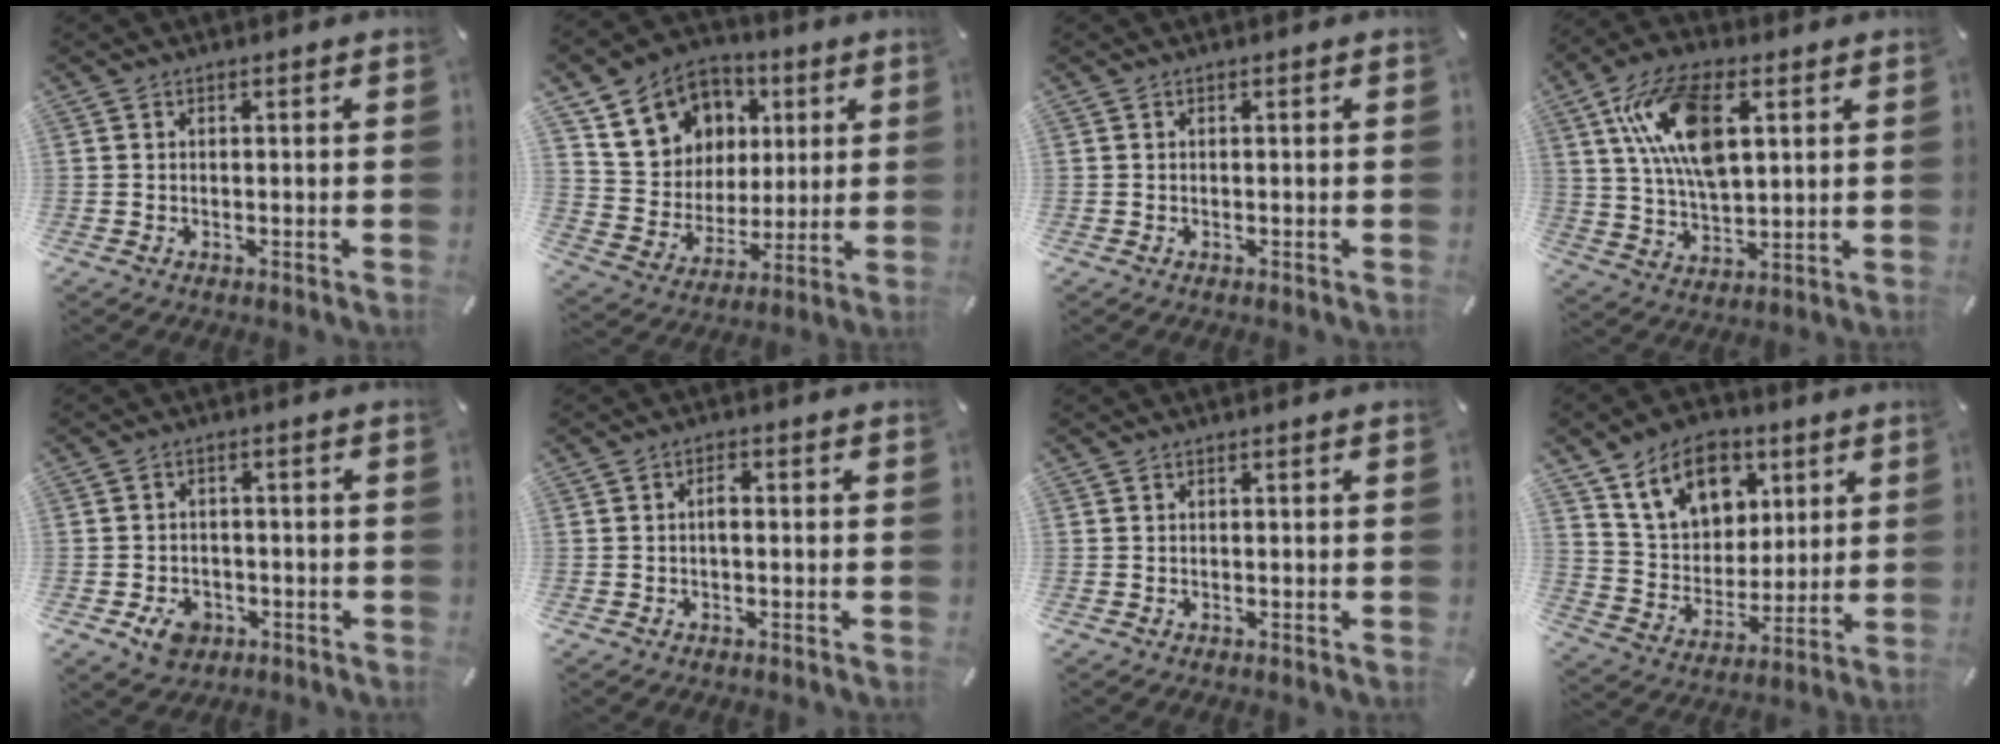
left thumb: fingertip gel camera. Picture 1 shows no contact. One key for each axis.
{"total": 14.7, "fx": 5.2, "fy": 13.1, "fz": 4.1, "tx": -0.075, "ty": -0.017, "tz": 0.108}
{"total": 0.0}
{"total": 15.6, "fx": 5.8, "fy": 8.3, "fz": 11.8, "tx": -0.256, "ty": 0.000, "tz": 0.101}
{"total": 5.7, "fx": -2.6, "fy": 4.3, "fz": 2.7, "tx": -0.051, "ty": 0.007, "tz": -0.049}
{"total": 2.0, "fx": -0.2, "fy": 0.9, "fz": 1.8, "tx": -0.037, "ty": 0.006, "tz": -0.007}
{"total": 0.0}
{"total": 14.7, "fx": 7.6, "fy": 11.0, "fz": 6.0, "tx": -0.110, "ty": -0.026, "tz": 0.149}